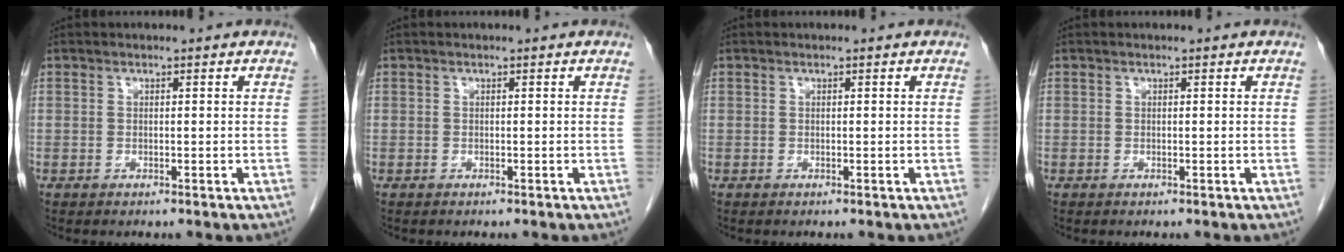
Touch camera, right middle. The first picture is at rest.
{"total": 0.0}
{"total": 0.0}
{"total": 0.0}